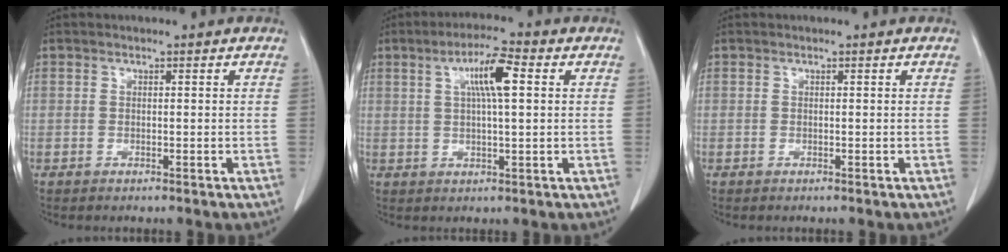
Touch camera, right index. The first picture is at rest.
{"total": 7.0, "force": [2.1, 0.9, 6.7], "torque": [-0.117, 0.011, 0.034]}
{"total": 0.0}